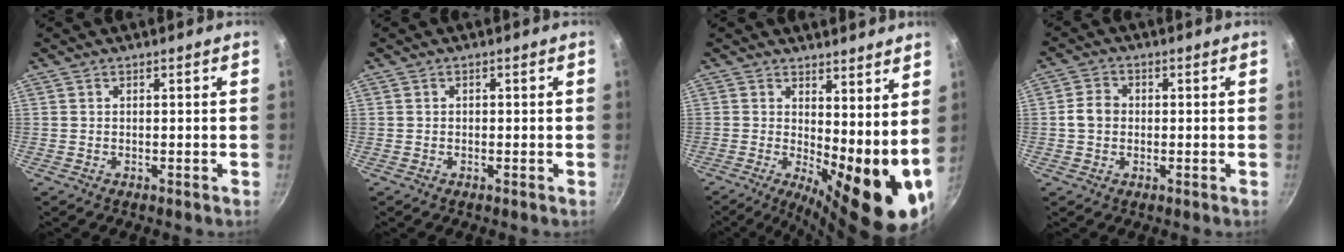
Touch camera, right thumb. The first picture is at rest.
{"total": 0.6, "force": [0.0, 0.6, 0.3], "torque": [-0.003, 0.004, 0.000]}
{"total": 15.4, "force": [1.4, 6.1, 14.1], "torque": [-0.160, -0.022, 0.033]}
{"total": 4.4, "force": [-0.2, 3.7, 2.4], "torque": [-0.029, 0.013, -0.010]}